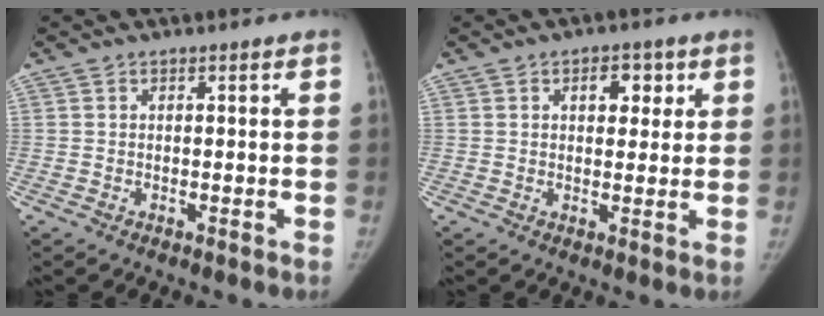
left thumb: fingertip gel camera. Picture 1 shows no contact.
{"total": 5.1, "force": [2.2, 3.1, 3.4], "torque": [-0.018, -0.006, 0.028]}